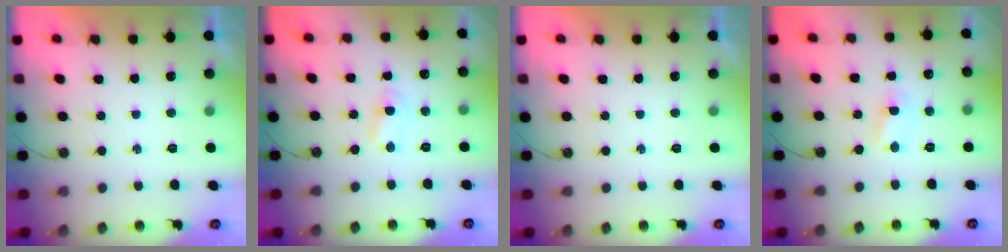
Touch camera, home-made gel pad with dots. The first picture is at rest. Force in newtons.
{"total": 2.7, "press": 2.7, "slide": 0.3}
{"total": 0.0}
{"total": 1.7, "press": 1.7, "slide": 0.3}